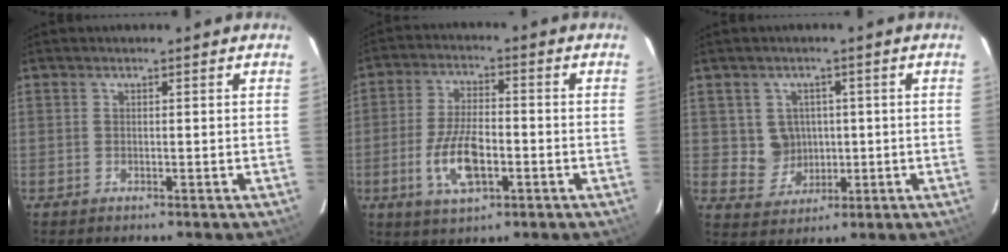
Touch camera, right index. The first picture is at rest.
{"total": 10.1, "force": [-3.3, 4.4, 8.5], "torque": [-0.174, -0.004, -0.058]}
{"total": 5.8, "force": [0.5, 5.7, 1.1], "torque": [-0.031, 0.014, 0.025]}